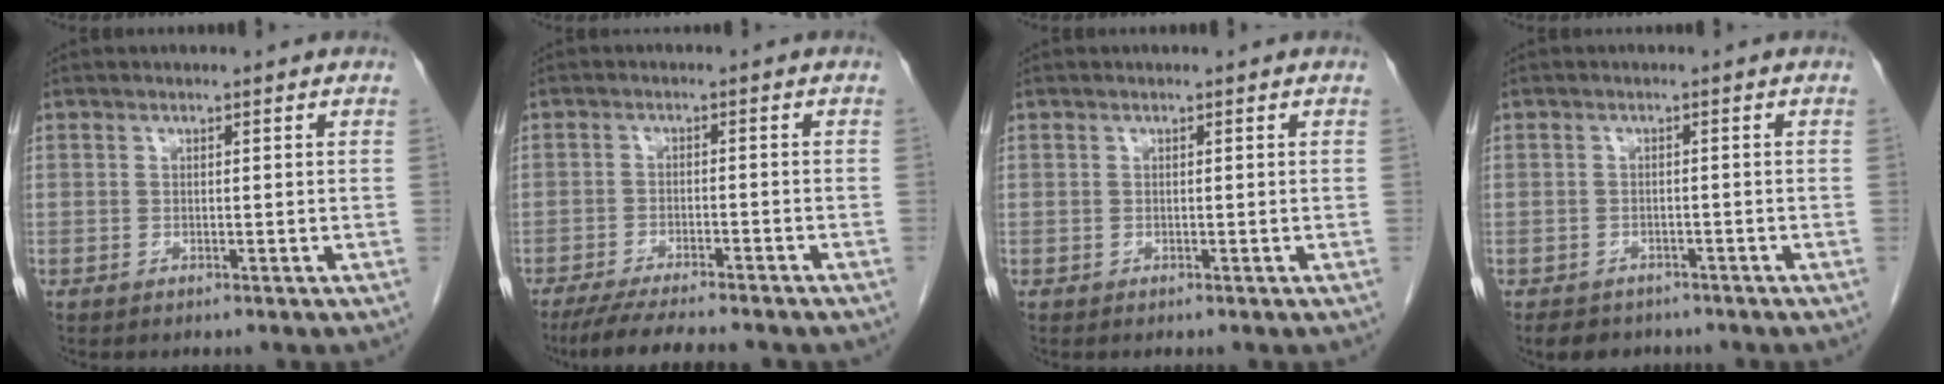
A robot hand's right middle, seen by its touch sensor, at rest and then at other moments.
{"total": 10.6, "force": [-9.1, 1.2, 5.4], "torque": [-0.080, -0.019, -0.134]}
{"total": 0.0}
{"total": 4.3, "force": [-3.4, 2.5, 0.8], "torque": [-0.011, 0.003, -0.046]}